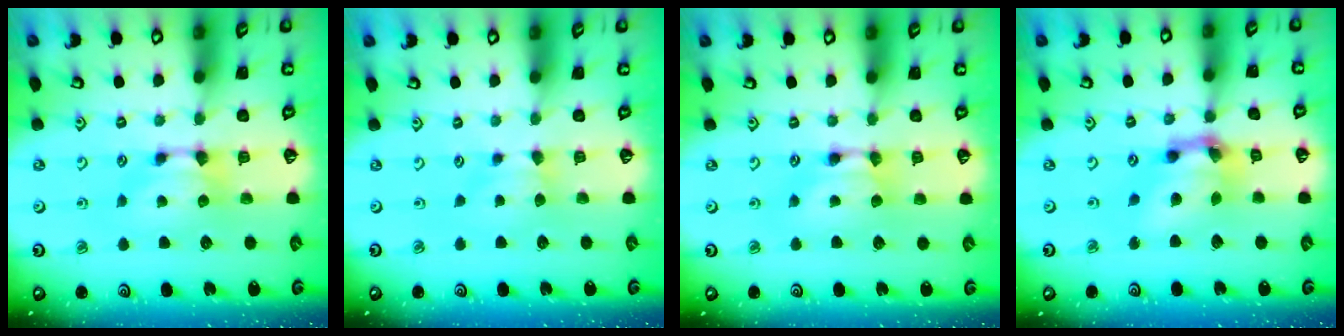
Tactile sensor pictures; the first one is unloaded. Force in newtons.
{"total": 1.7, "press": 1.6, "slide": 0.4}
{"total": 1.8, "press": 1.8, "slide": 0.1}
{"total": 6.7, "press": 6.3, "slide": 2.3}